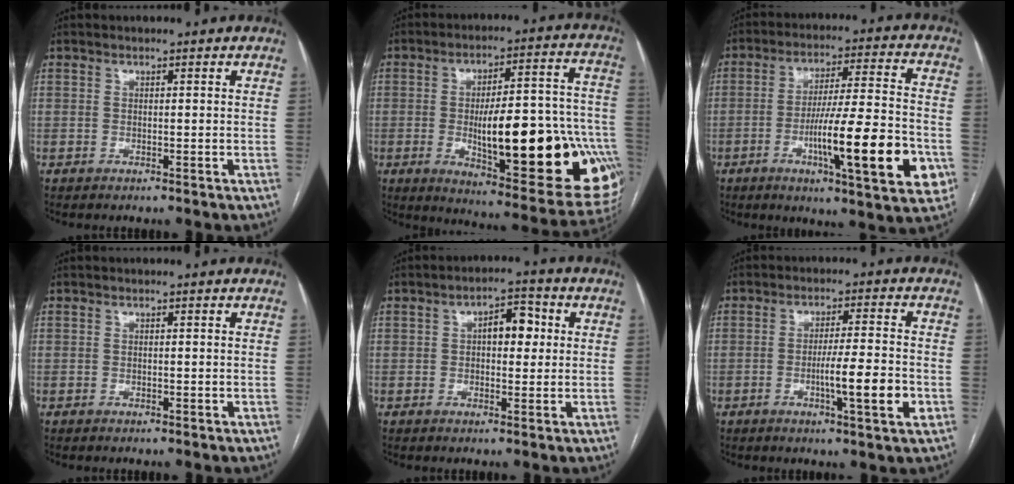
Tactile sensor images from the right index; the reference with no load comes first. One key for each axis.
{"total": 28.9, "fx": -6.6, "fy": 7.4, "fz": 27.1, "tx": -0.283, "ty": 0.014, "tz": -0.072}
{"total": 18.5, "fx": -5.8, "fy": 1.7, "fz": 17.5, "tx": -0.243, "ty": -0.004, "tz": -0.081}
{"total": 0.0}
{"total": 5.2, "fx": 0.8, "fy": 2.5, "fz": 4.5, "tx": -0.066, "ty": 0.020, "tz": 0.012}
{"total": 8.2, "fx": -2.3, "fy": 0.0, "fz": 7.9, "tx": -0.127, "ty": -0.006, "tz": -0.036}